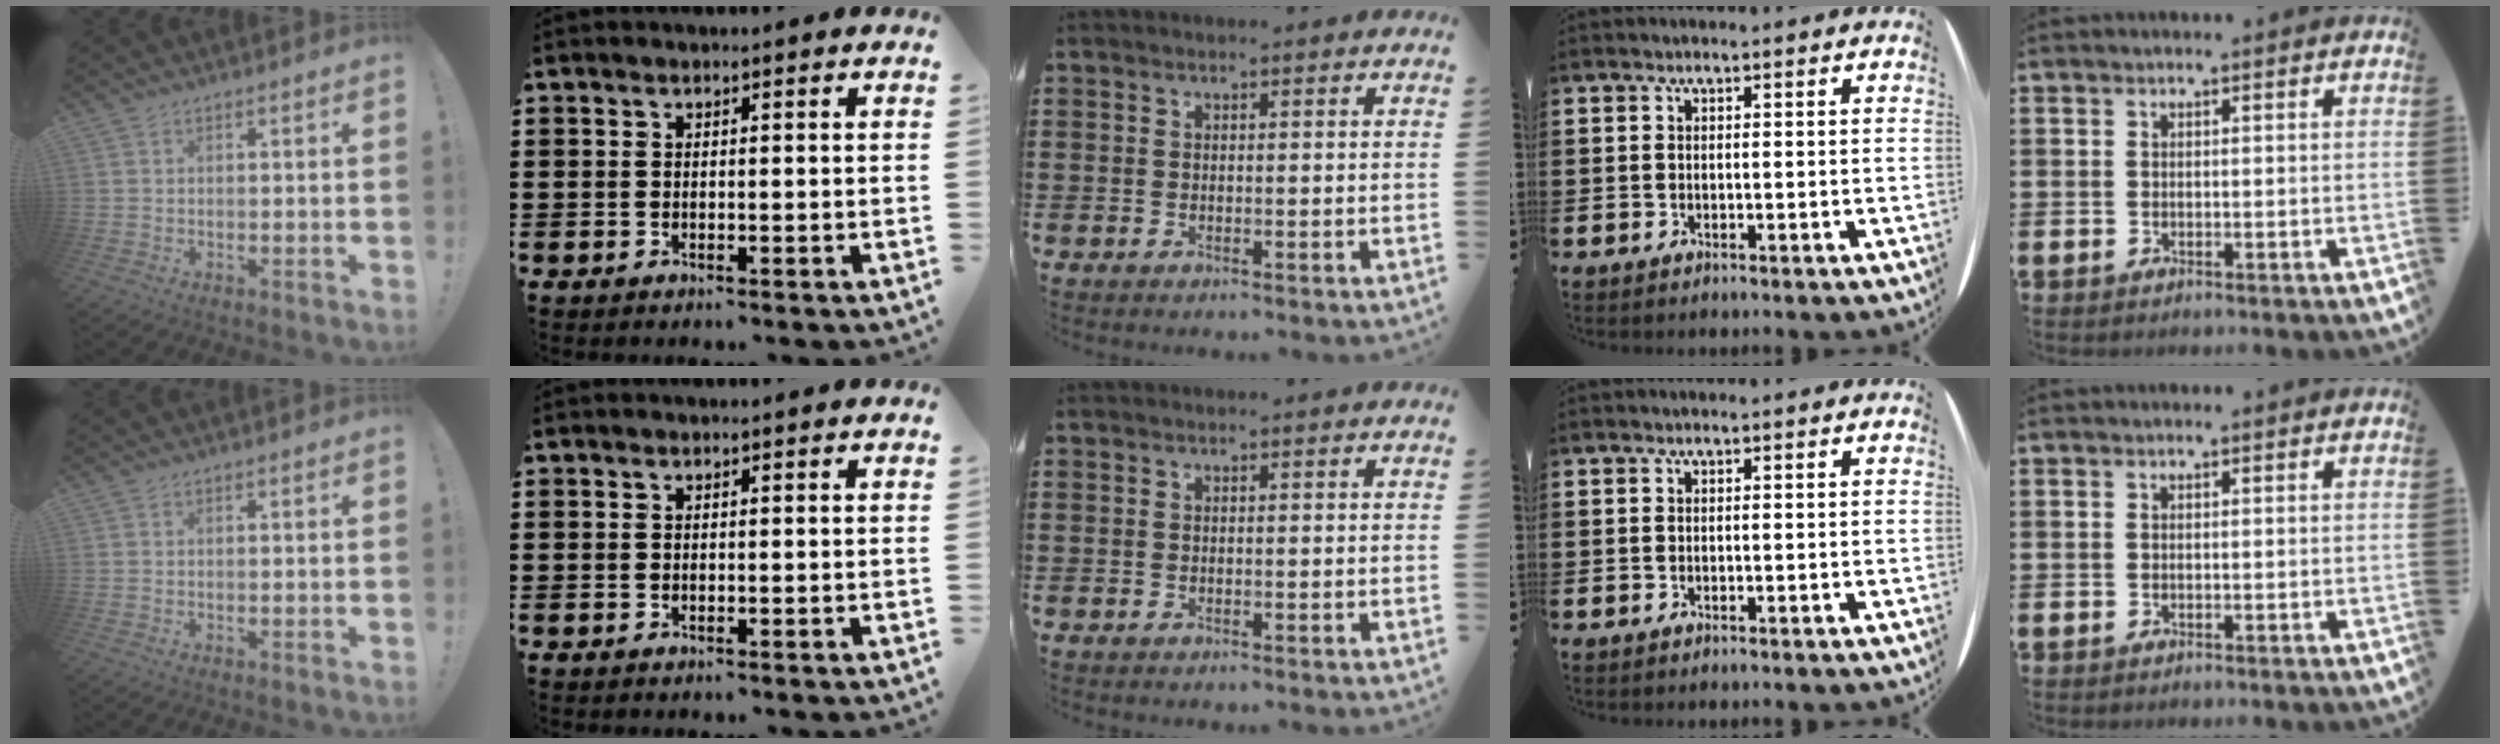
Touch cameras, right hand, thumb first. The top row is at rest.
{}